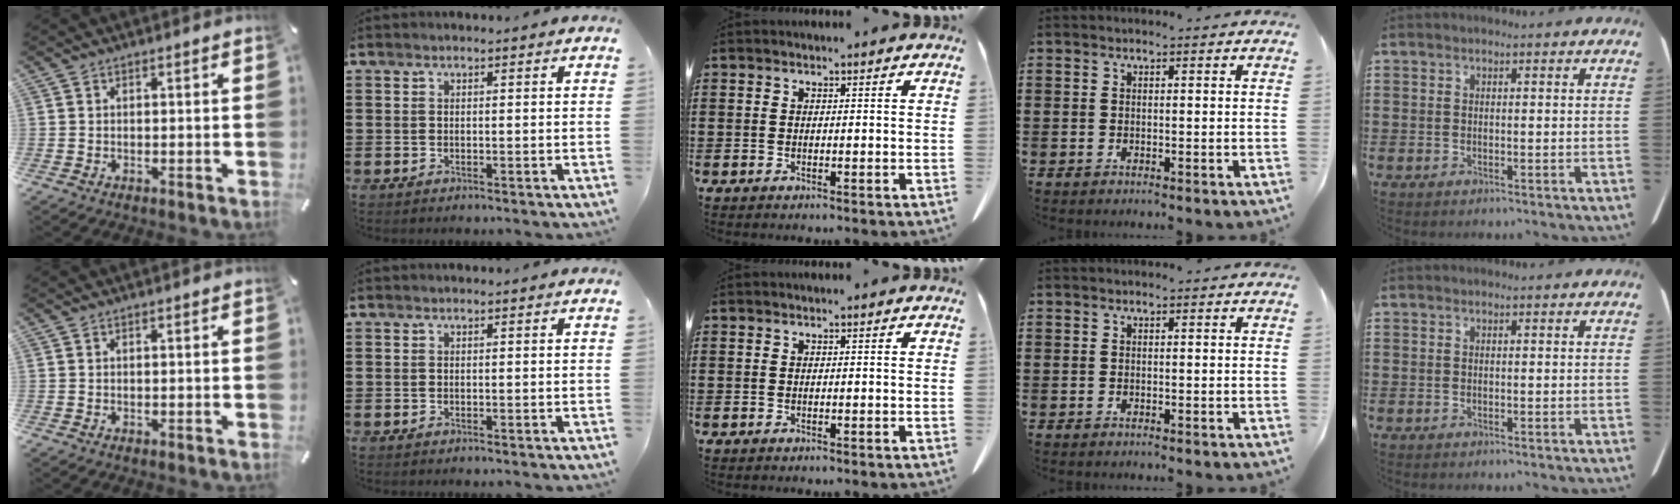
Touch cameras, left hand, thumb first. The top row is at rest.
{}